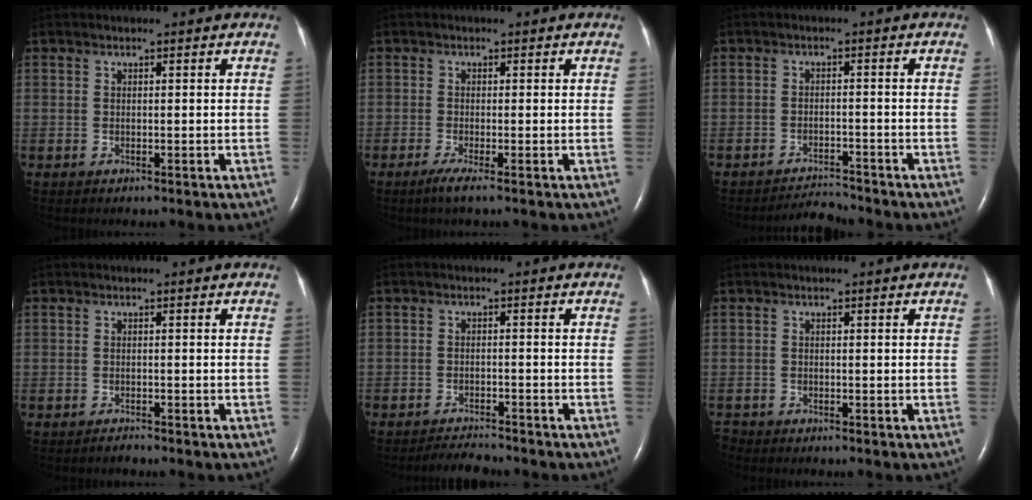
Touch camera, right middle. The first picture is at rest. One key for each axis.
{"total": 2.0, "fx": -1.2, "fy": -0.3, "fz": 1.6, "tx": -0.035, "ty": -0.009, "tz": -0.028}
{"total": 3.1, "fx": -3.0, "fy": -0.4, "fz": -0.3, "tx": -0.001, "ty": -0.016, "tz": -0.047}
{"total": 0.7, "fx": -0.7, "fy": -0.1, "fz": 0.1, "tx": -0.003, "ty": -0.002, "tz": -0.011}
{"total": 3.0, "fx": -3.0, "fy": -0.1, "fz": 0.3, "tx": -0.012, "ty": -0.016, "tz": -0.050}
{"total": 0.8, "fx": -0.7, "fy": 0.0, "fz": -0.1, "tx": 0.001, "ty": -0.005, "tz": -0.014}